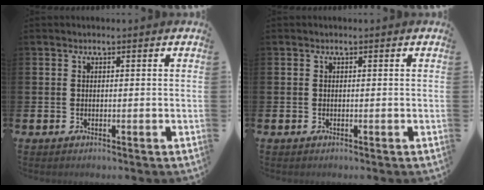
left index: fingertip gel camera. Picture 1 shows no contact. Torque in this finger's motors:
{"motor_torque": [0.00, 0.00, 0.00, 0.00]}